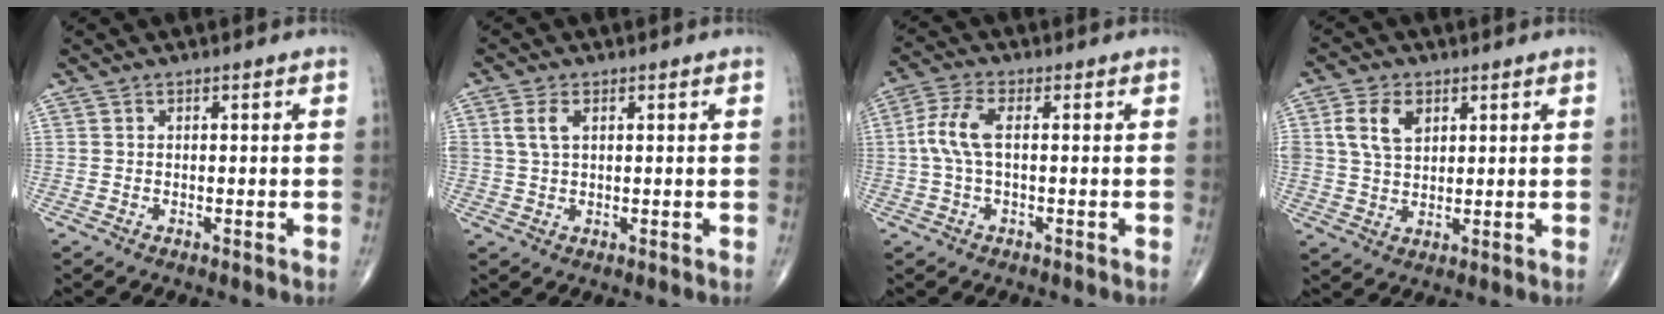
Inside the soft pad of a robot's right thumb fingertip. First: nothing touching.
{"total": 3.7, "force": [1.2, 2.1, 2.8], "torque": [-0.063, 0.004, 0.024]}
{"total": 6.8, "force": [0.5, 3.9, 5.5], "torque": [-0.124, 0.017, 0.005]}
{"total": 7.2, "force": [2.6, 4.7, 4.8], "torque": [-0.084, -0.005, 0.049]}